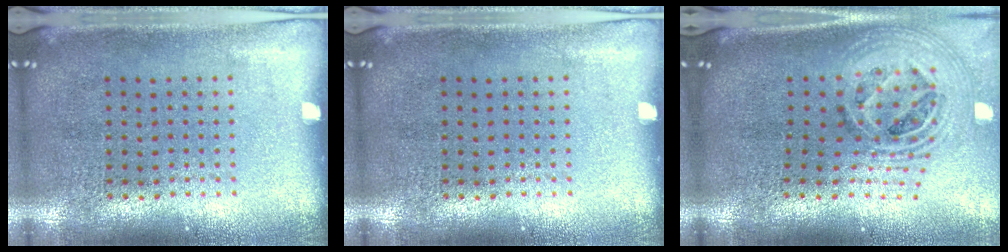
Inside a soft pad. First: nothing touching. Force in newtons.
{"total": 0.0}
{"total": 2.0, "press": 1.6, "slide": 1.3}